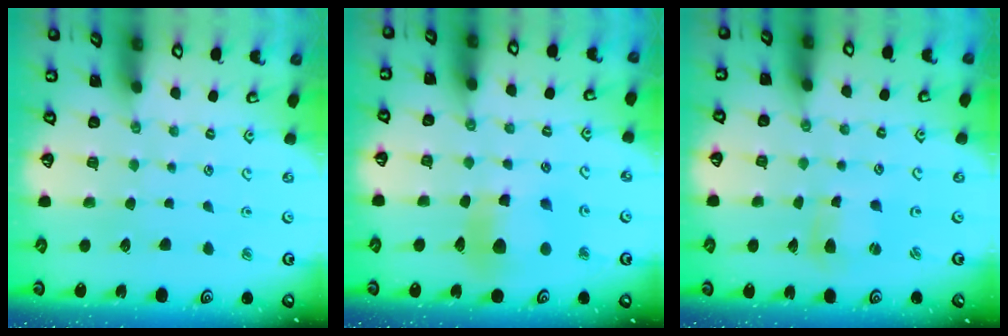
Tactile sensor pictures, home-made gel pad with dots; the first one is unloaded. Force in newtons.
{"total": 8.9, "press": 8.8, "slide": 1.2}
{"total": 2.4, "press": 2.4, "slide": 0.2}